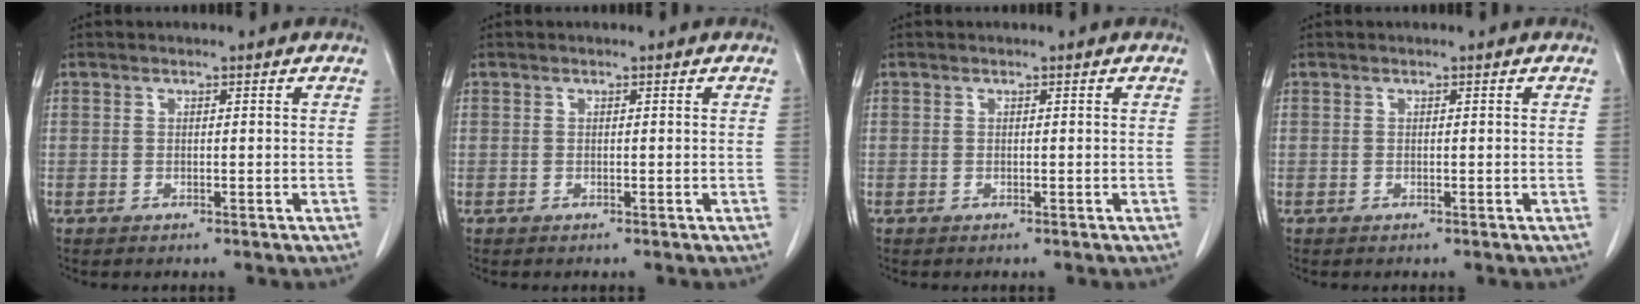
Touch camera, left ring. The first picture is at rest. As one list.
[{"total": 0.0}, {"total": 0.0}, {"total": 0.0}]